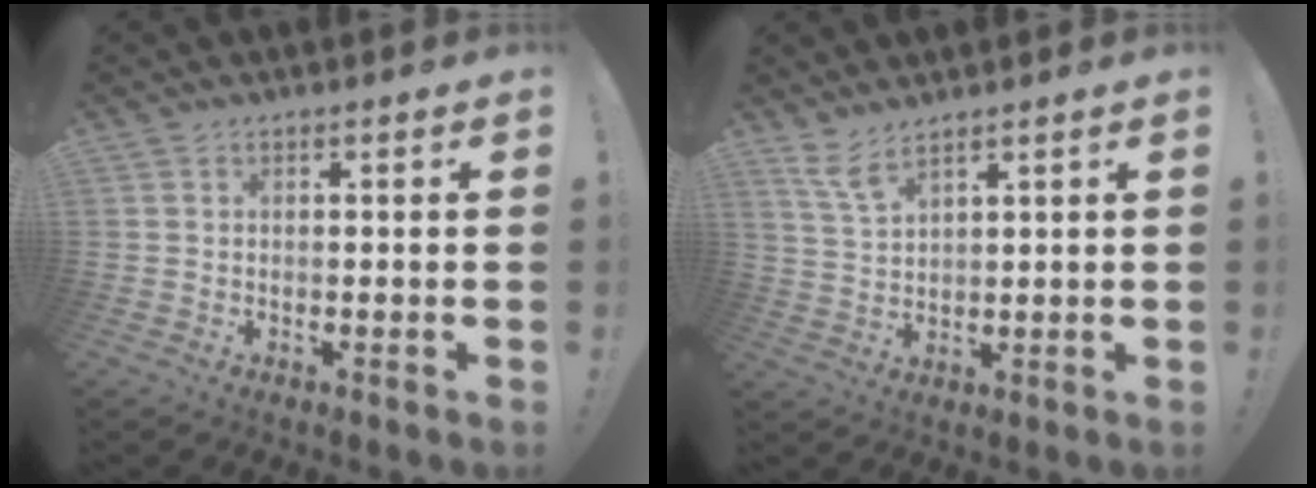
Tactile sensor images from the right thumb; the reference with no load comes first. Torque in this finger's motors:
{"motor_torque": [0.29, 0.42, 0.36, 0.02, 0.00]}